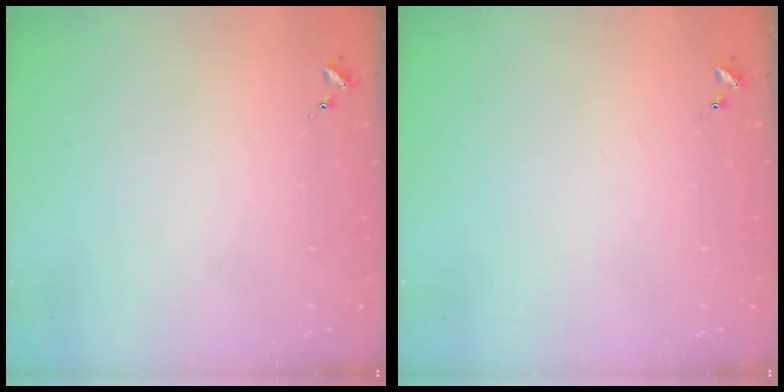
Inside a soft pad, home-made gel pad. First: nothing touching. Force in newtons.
{"total": 0.0}